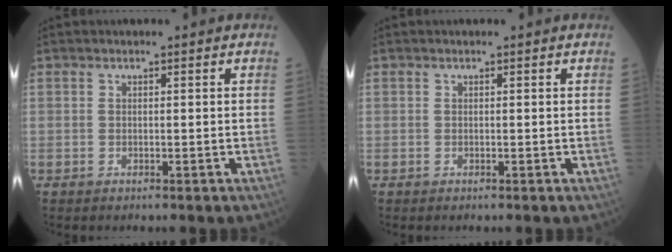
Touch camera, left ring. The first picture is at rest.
{"total": 0.0}